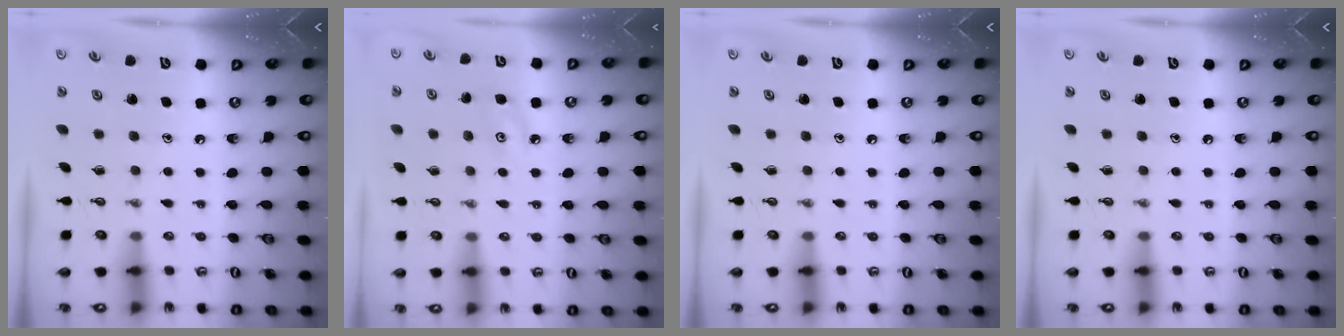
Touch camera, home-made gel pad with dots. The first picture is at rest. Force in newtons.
{"total": 4.9, "press": 4.8, "slide": 0.7}
{"total": 0.0}
{"total": 0.0}